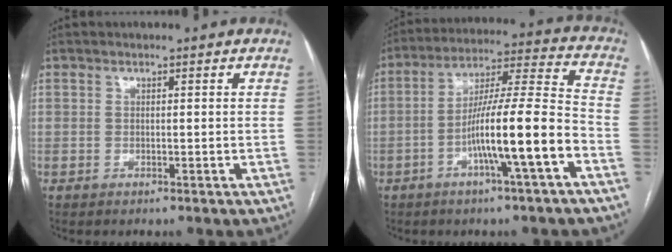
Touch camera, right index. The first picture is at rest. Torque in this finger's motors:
{"motor_torque": [2.00, -0.14, 1.04, 0.21]}